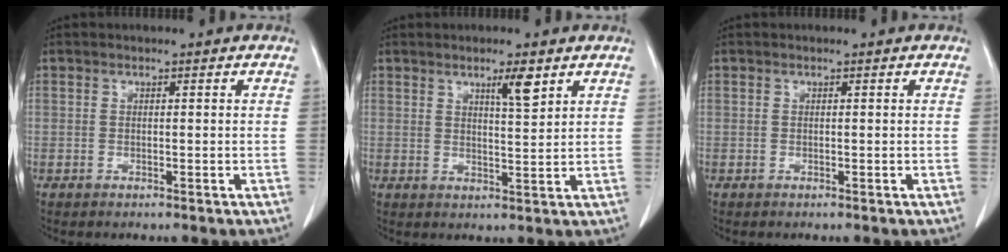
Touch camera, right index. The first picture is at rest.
{"total": 4.0, "force": [2.5, 0.4, 3.1], "torque": [-0.052, -0.003, 0.043]}
{"total": 0.0}